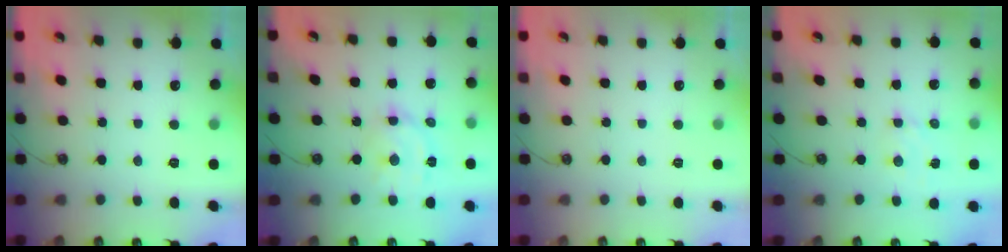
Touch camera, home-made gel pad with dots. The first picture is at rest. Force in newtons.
{"total": 10.8, "press": 10.8, "slide": 0.8}
{"total": 0.0}
{"total": 2.8, "press": 2.7, "slide": 0.4}